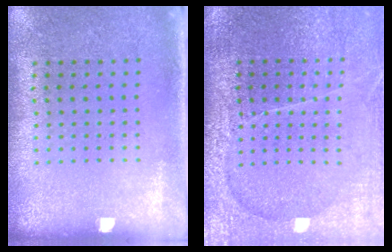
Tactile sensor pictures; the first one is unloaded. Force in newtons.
{"total": 4.1, "press": 3.6, "slide": 2.0}